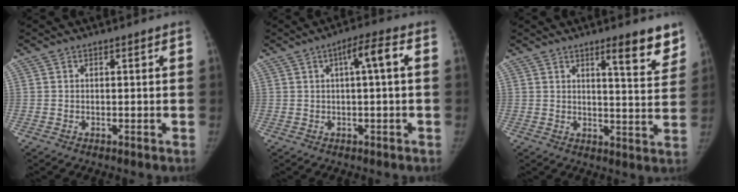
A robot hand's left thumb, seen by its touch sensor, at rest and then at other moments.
{"total": 5.2, "force": [0.9, 0.6, 5.1], "torque": [-0.085, 0.023, 0.014]}
{"total": 8.9, "force": [6.1, 1.6, 6.3], "torque": [-0.059, -0.040, 0.082]}